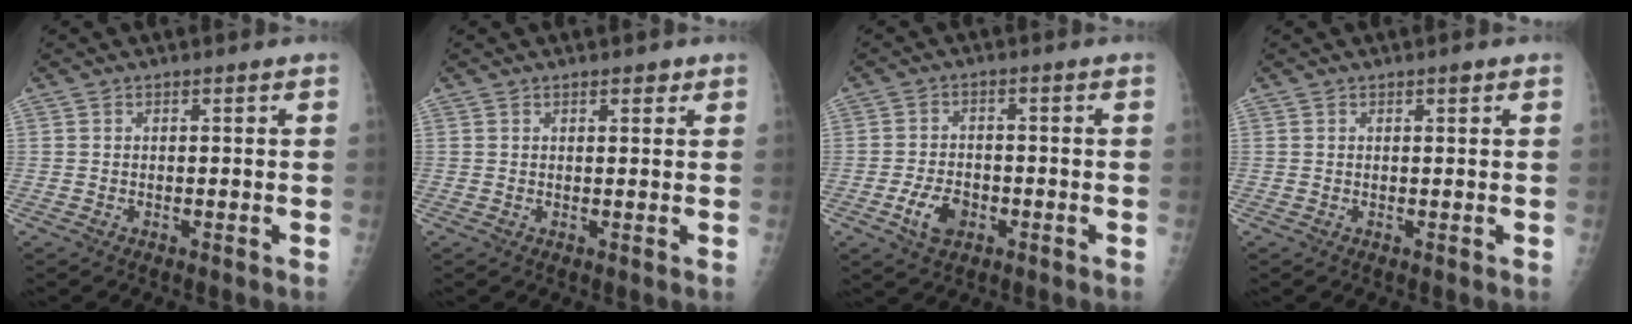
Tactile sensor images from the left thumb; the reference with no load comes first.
{"total": 1.7, "force": [1.1, 0.7, 1.1], "torque": [-0.007, -0.003, 0.012]}
{"total": 5.9, "force": [-2.5, 3.8, 3.8], "torque": [-0.064, 0.013, -0.041]}
{"total": 1.1, "force": [0.6, 0.3, 0.9], "torque": [-0.012, 0.001, 0.007]}